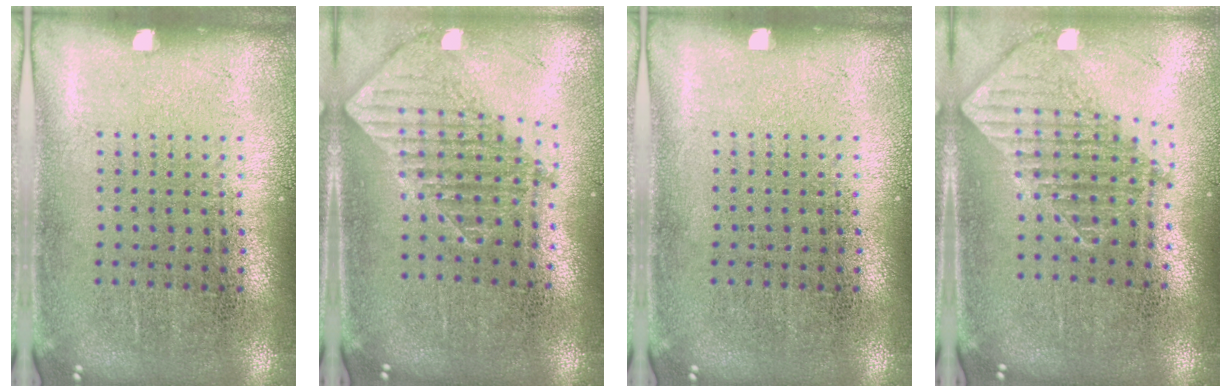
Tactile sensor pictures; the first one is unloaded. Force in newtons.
{"total": 1.6, "press": 1.3, "slide": 0.9}
{"total": 0.0}
{"total": 1.6, "press": 1.3, "slide": 0.9}